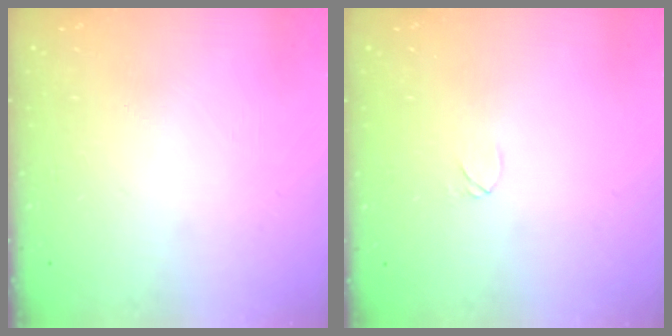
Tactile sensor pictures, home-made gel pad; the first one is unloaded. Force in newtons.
{"total": 3.5, "press": 3.5, "slide": 0.2}